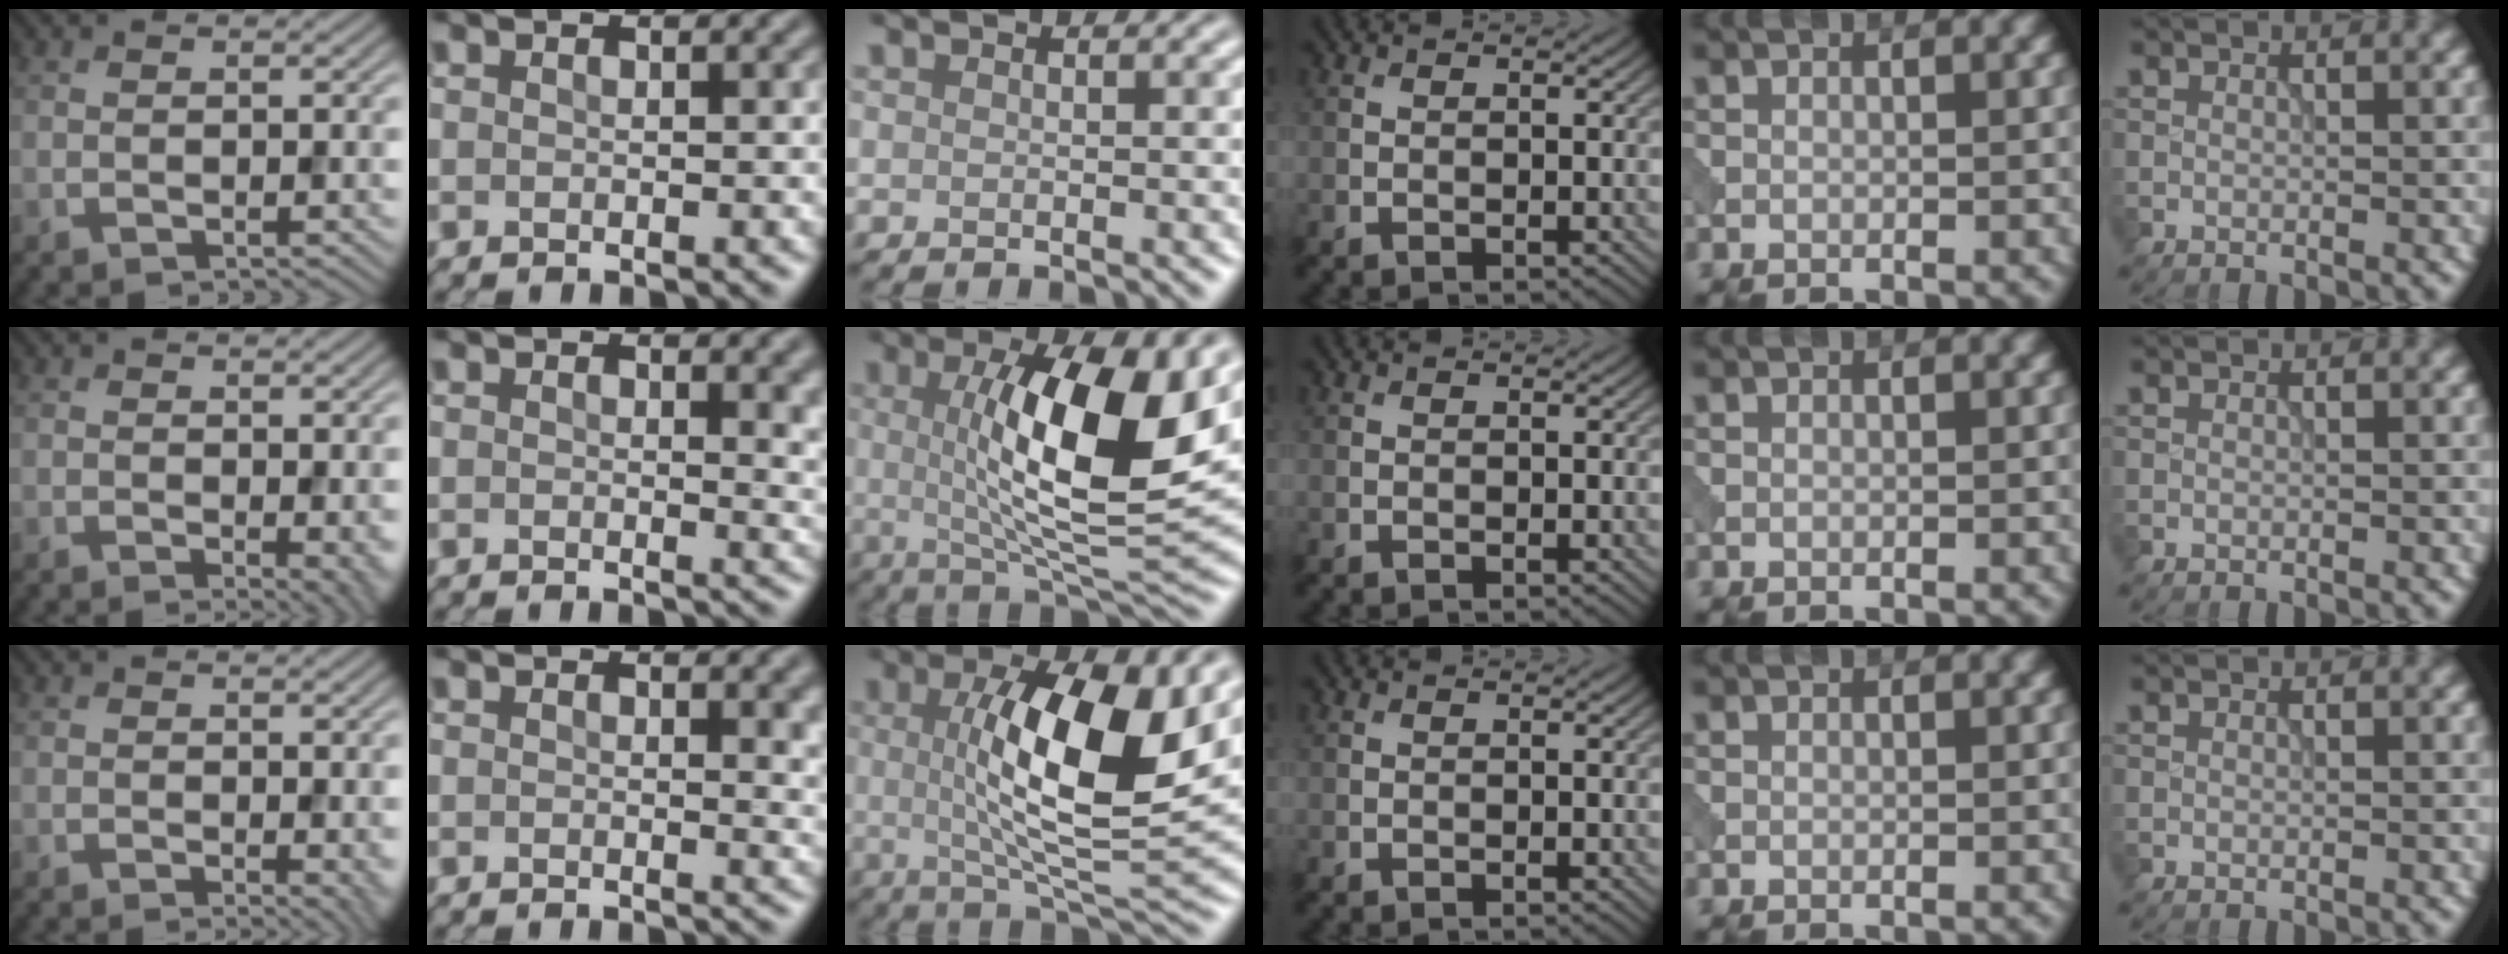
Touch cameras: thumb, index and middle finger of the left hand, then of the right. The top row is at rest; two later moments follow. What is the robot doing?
{"motion": "pour", "object": "beaker"}